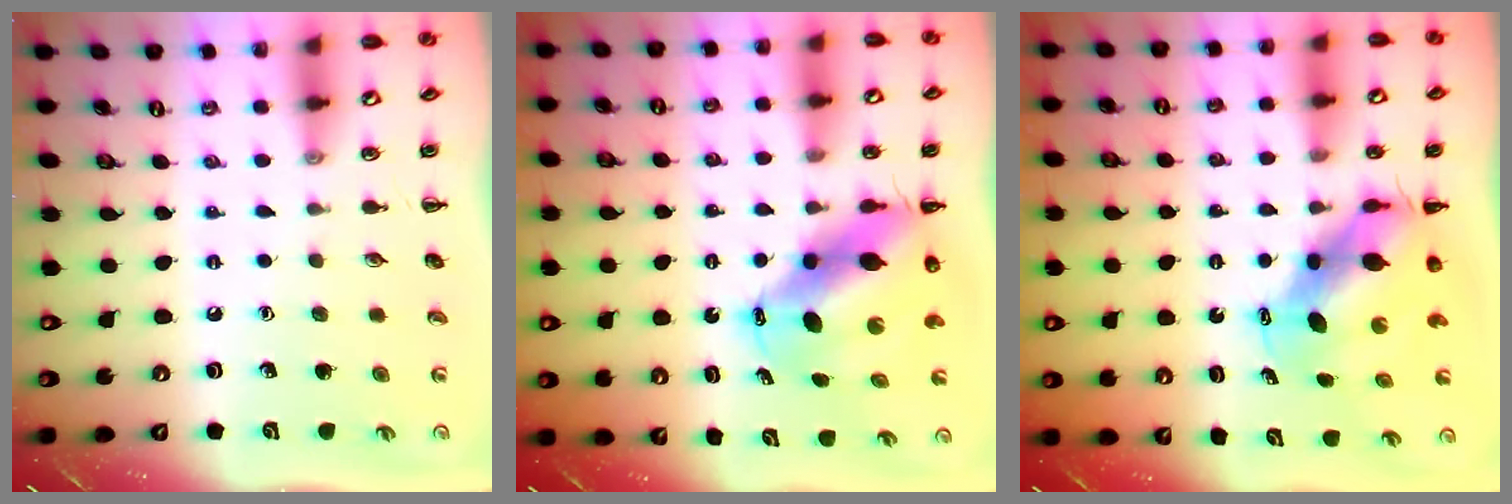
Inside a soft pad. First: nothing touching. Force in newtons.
{"total": 11.0, "press": 10.6, "slide": 3.1}
{"total": 8.0, "press": 7.8, "slide": 1.9}